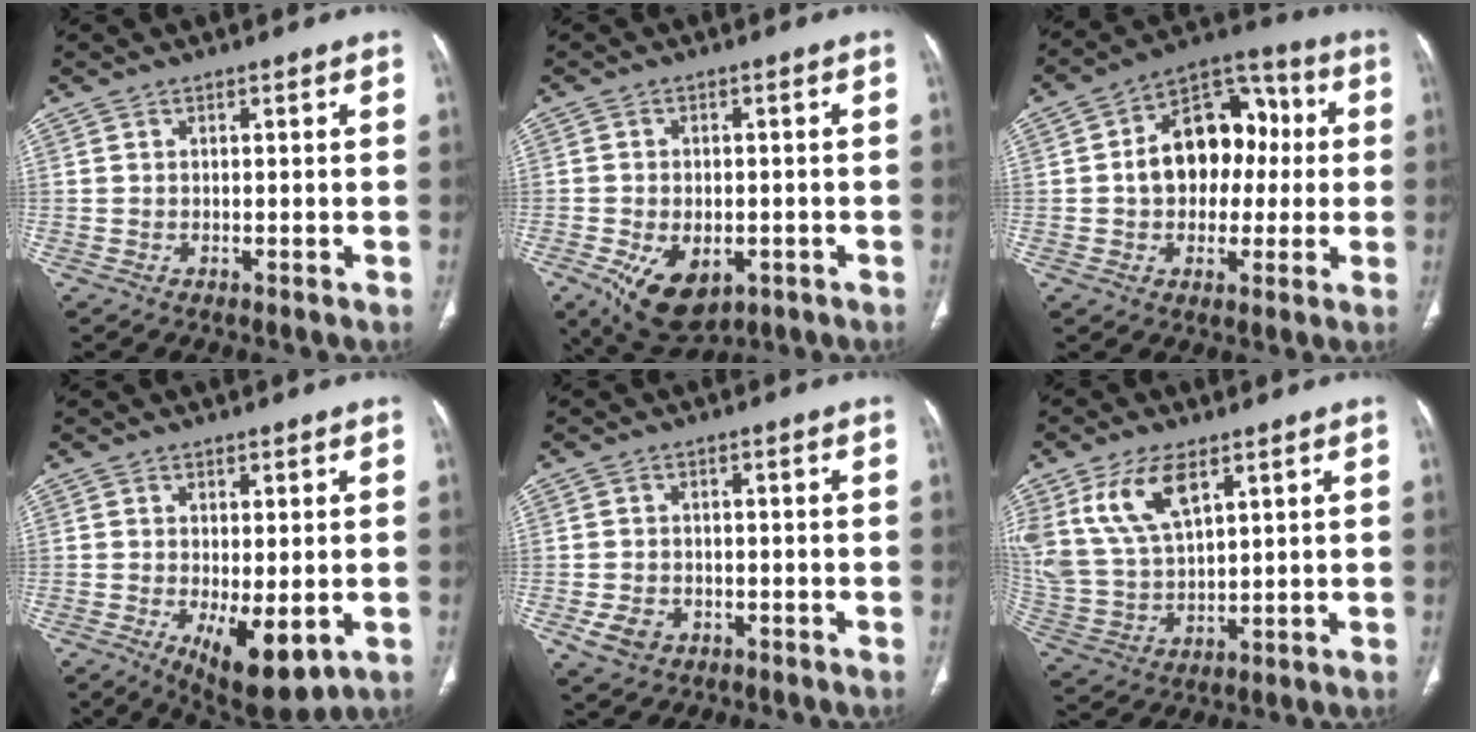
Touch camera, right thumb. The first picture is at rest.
{"total": 11.3, "force": [-4.4, 6.8, 7.9], "torque": [-0.120, 0.005, -0.056]}
{"total": 15.9, "force": [0.7, 11.3, 11.1], "torque": [-0.122, 0.038, 0.004]}
{"total": 10.2, "force": [-2.8, 4.1, 8.9], "torque": [-0.132, -0.021, -0.029]}
{"total": 4.3, "force": [-1.7, 3.2, 2.2], "torque": [-0.036, 0.006, -0.023]}
{"total": 13.3, "force": [6.7, 6.6, 9.4], "torque": [-0.185, -0.019, 0.146]}